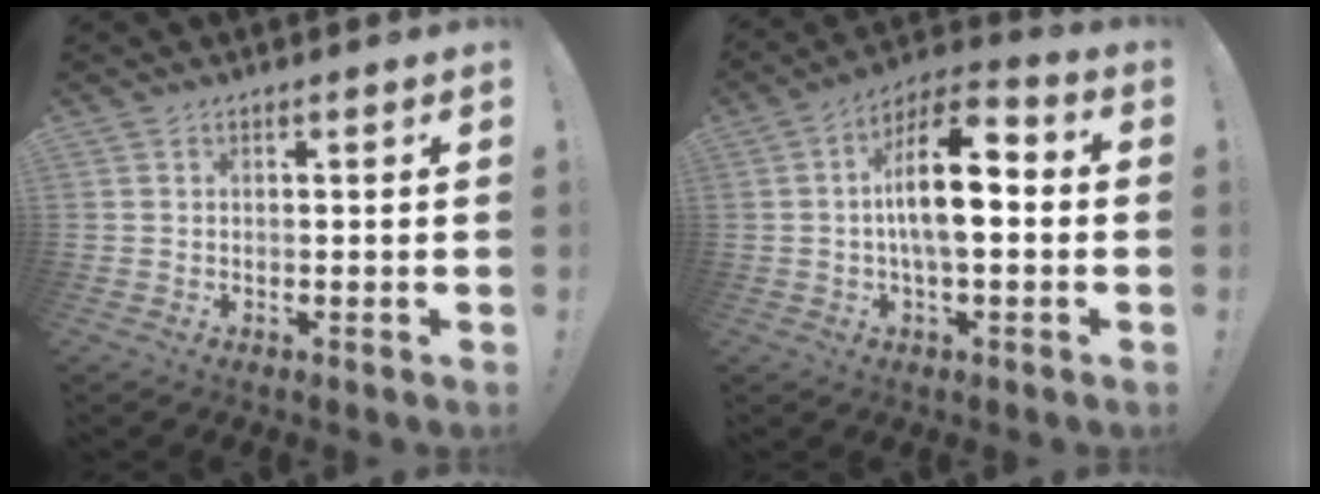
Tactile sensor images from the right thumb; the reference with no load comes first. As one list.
[{"total": 14.3, "force": [0.5, 5.8, 13.1], "torque": [-0.227, 0.002, 0.001]}]